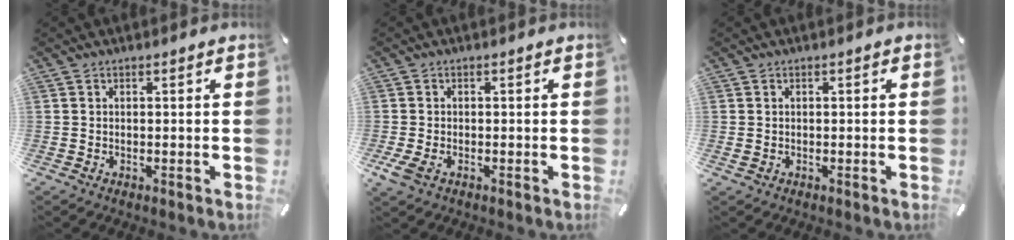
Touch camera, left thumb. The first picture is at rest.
{"total": 2.7, "force": [-1.1, 1.5, 1.9], "torque": [-0.050, -0.004, -0.023]}
{"total": 0.8, "force": [-0.1, 0.6, 0.6], "torque": [-0.010, 0.002, -0.003]}